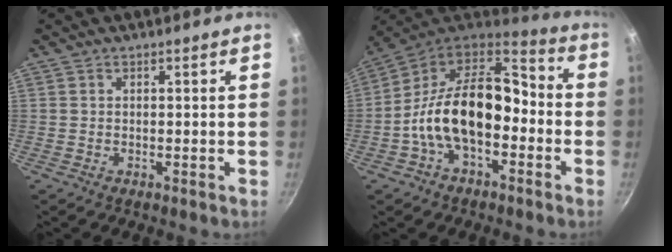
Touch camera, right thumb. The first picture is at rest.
{"total": 19.2, "force": [-3.8, 11.5, 14.9], "torque": [-0.236, 0.060, -0.083]}